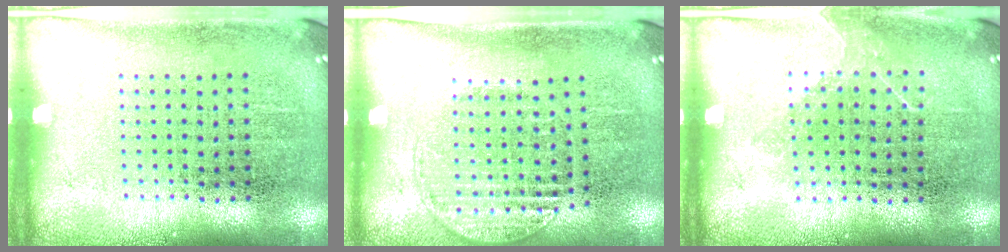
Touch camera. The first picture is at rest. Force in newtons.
{"total": 1.3, "press": 1.1, "slide": 0.7}
{"total": 1.0, "press": 0.9, "slide": 0.5}